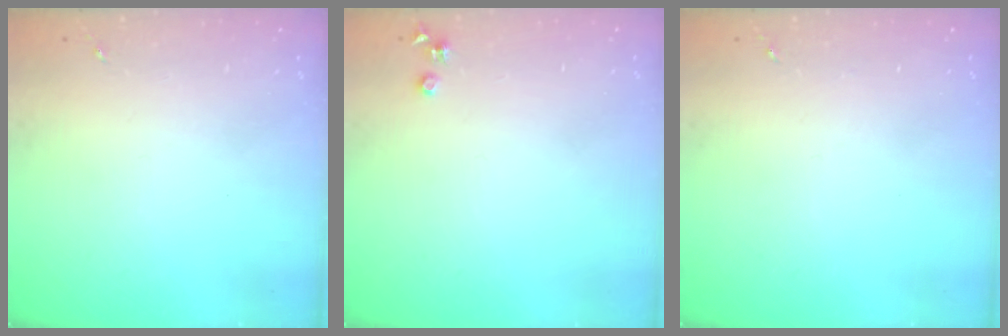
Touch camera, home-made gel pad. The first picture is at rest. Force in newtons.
{"total": 3.5, "press": 3.5, "slide": 0.4}
{"total": 0.0}